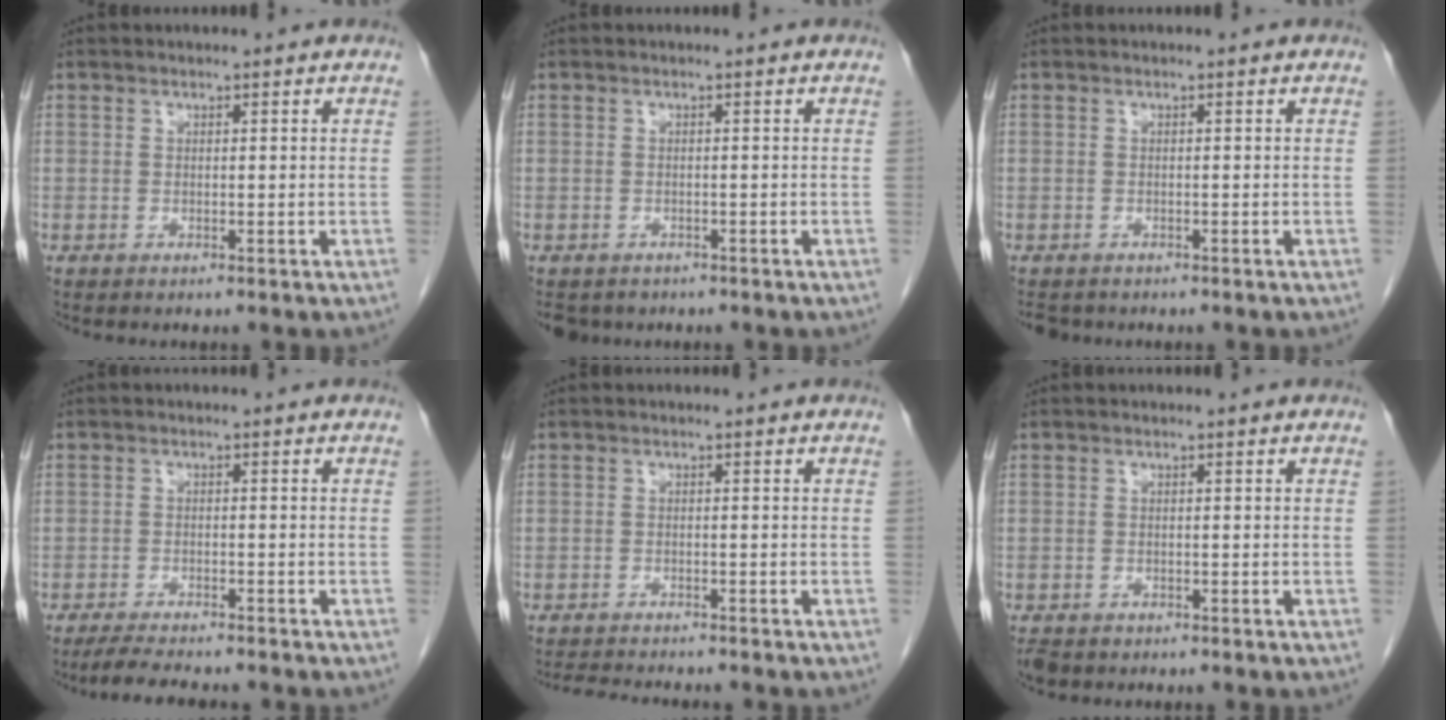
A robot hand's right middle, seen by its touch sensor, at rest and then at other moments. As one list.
[{"total": 4.6, "force": [-3.4, 3.0, 1.0], "torque": [-0.012, -0.001, -0.048]}, {"total": 3.2, "force": [-2.6, 1.7, 0.8], "torque": [-0.015, -0.003, -0.037]}, {"total": 6.3, "force": [-5.5, 0.7, 2.9], "torque": [-0.049, -0.015, -0.087]}, {"total": 6.1, "force": [-5.7, 0.5, 2.1], "torque": [-0.034, -0.015, -0.087]}, {"total": 3.3, "force": [-2.5, 1.9, 1.0], "torque": [-0.020, -0.004, -0.039]}]